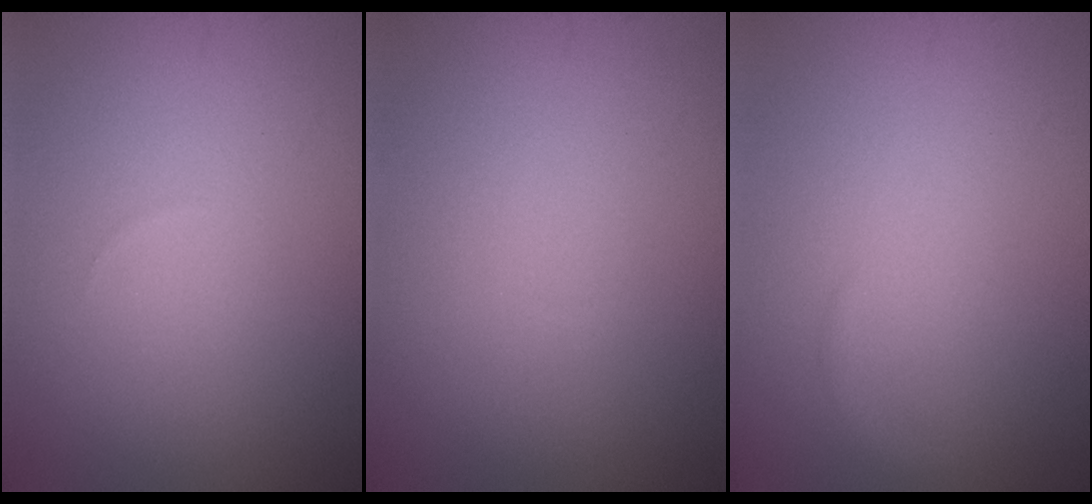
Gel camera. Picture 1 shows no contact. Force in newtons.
{"total": 0.0}
{"total": 0.8, "press": 0.8, "slide": 0.0}